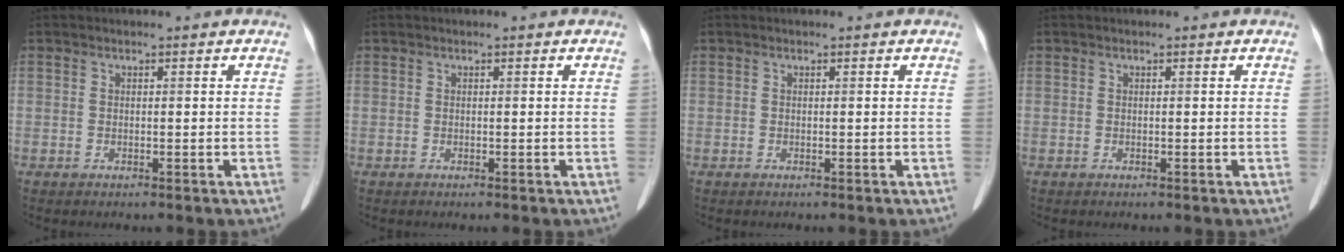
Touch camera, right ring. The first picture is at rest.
{"total": 0.0}
{"total": 0.0}
{"total": 0.0}